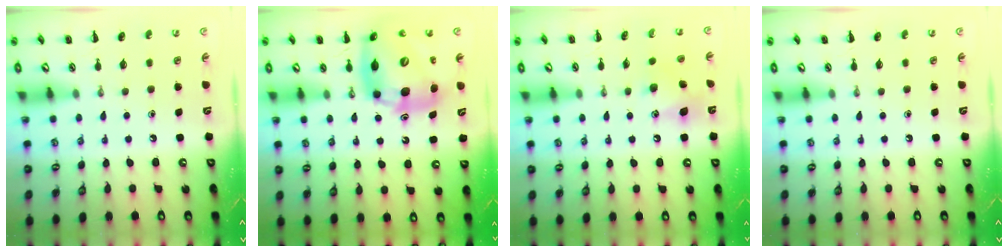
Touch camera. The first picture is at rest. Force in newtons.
{"total": 15.1, "press": 14.6, "slide": 3.9}
{"total": 7.6, "press": 7.4, "slide": 1.8}
{"total": 0.0}